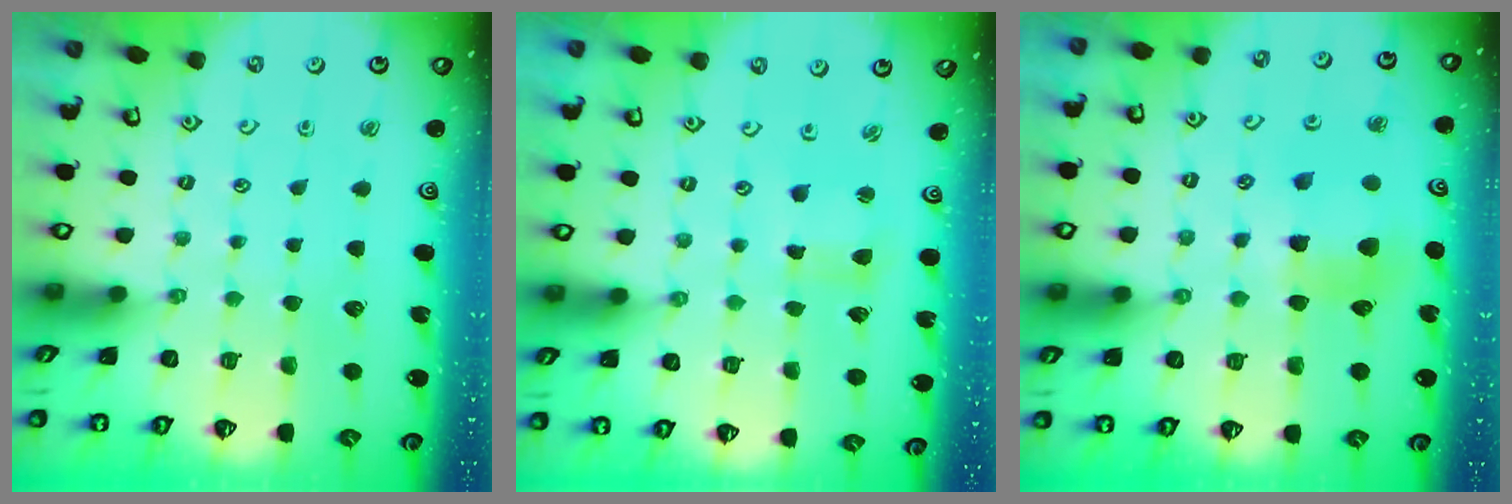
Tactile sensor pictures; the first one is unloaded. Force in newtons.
{"total": 3.2, "press": 3.2, "slide": 0.3}
{"total": 8.0, "press": 8.0, "slide": 0.6}